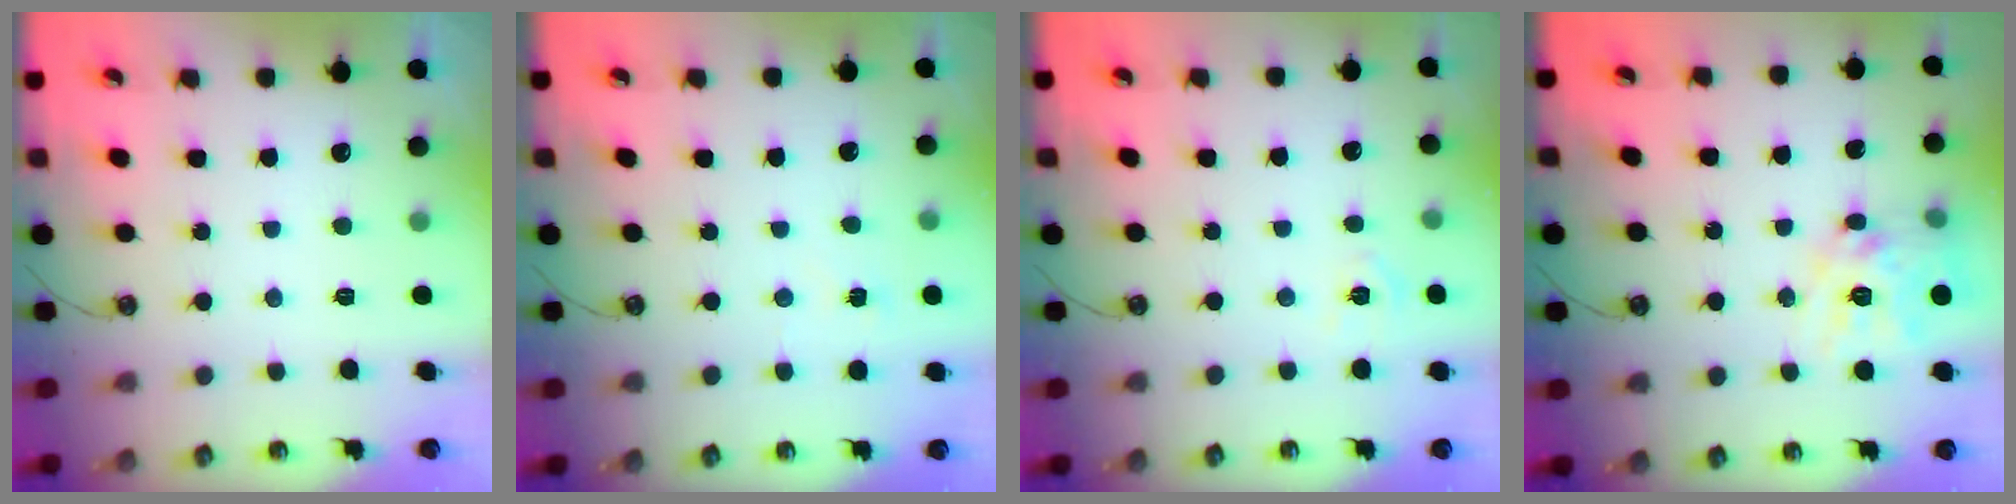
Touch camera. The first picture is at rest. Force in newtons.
{"total": 3.5, "press": 3.5, "slide": 0.5}
{"total": 4.8, "press": 4.7, "slide": 0.6}
{"total": 13.8, "press": 13.7, "slide": 1.2}